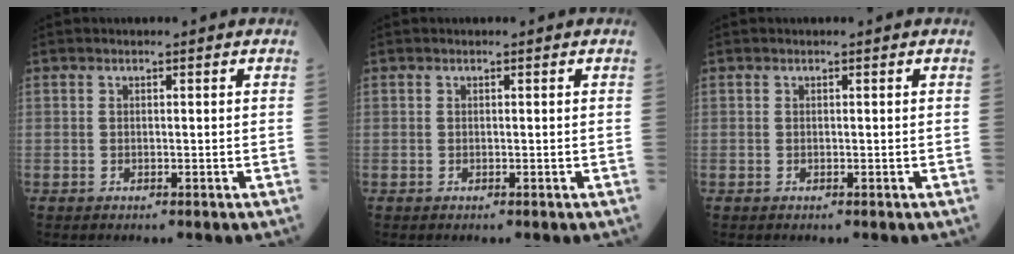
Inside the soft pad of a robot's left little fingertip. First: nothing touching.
{"total": 0.0}
{"total": 0.0}